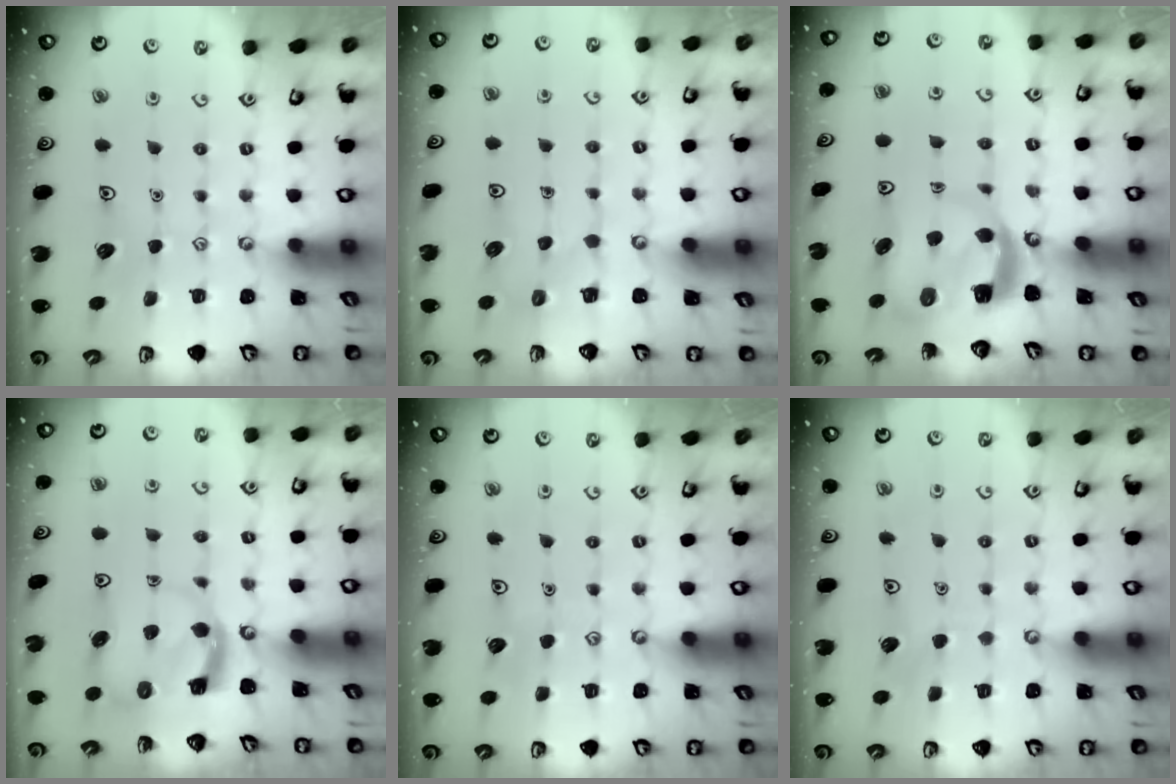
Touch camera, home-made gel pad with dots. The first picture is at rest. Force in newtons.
{"total": 2.5, "press": 2.5, "slide": 0.1}
{"total": 5.3, "press": 5.3, "slide": 0.8}
{"total": 3.8, "press": 3.7, "slide": 0.7}
{"total": 3.3, "press": 3.2, "slide": 0.3}
{"total": 2.5, "press": 2.5, "slide": 0.2}